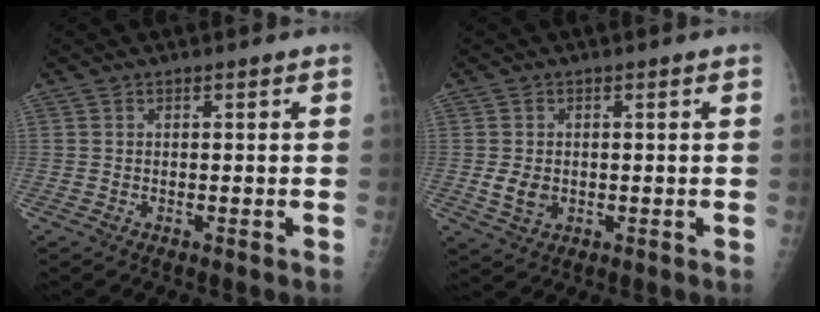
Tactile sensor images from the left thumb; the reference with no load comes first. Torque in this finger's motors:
{"motor_torque": [-0.29, 0.39, 0.28, 0.01, 0.05]}